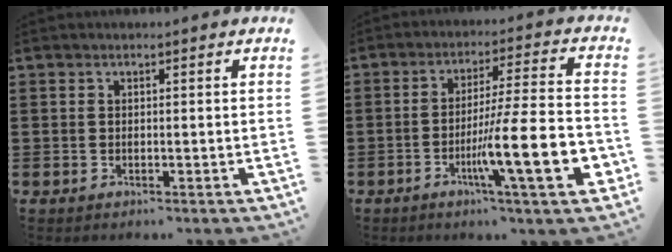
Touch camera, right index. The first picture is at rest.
{"total": 15.0, "force": [-5.0, 2.0, 14.0], "torque": [-0.231, -0.008, -0.083]}